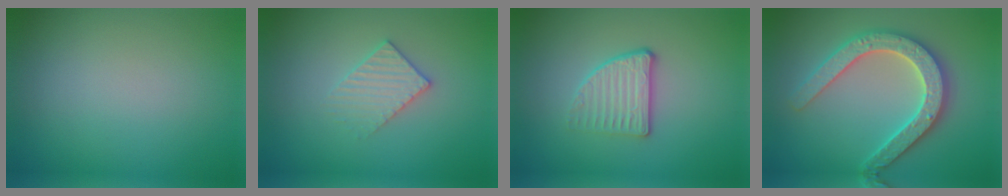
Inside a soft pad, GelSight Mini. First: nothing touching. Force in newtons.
{"total": 2.3, "press": 2.2, "slide": 0.3}
{"total": 2.9, "press": 2.5, "slide": 1.4}
{"total": 5.2, "press": 5.1, "slide": 0.9}